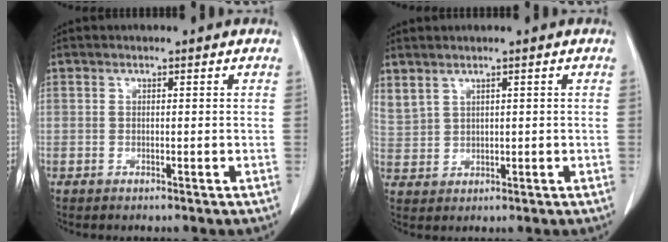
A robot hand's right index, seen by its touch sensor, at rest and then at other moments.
{"total": 4.3, "force": [3.0, 2.5, 1.6], "torque": [-0.044, 0.008, 0.079]}